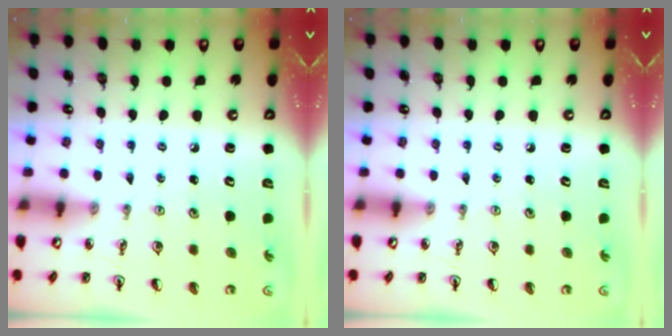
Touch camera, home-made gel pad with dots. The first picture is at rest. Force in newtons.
{"total": 0.0}